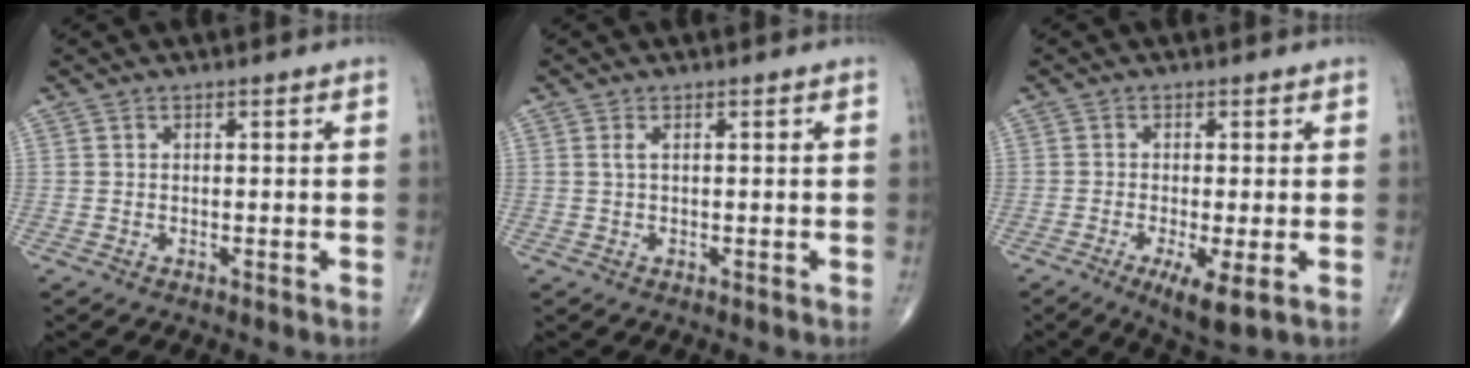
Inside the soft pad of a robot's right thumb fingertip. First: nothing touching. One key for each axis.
{"total": 0.9, "fx": 0.3, "fy": 0.2, "fz": 0.9, "tx": -0.028, "ty": 0.006, "tz": 0.008}
{"total": 6.2, "fx": -2.1, "fy": 1.4, "fz": 5.7, "tx": -0.102, "ty": -0.017, "tz": -0.035}